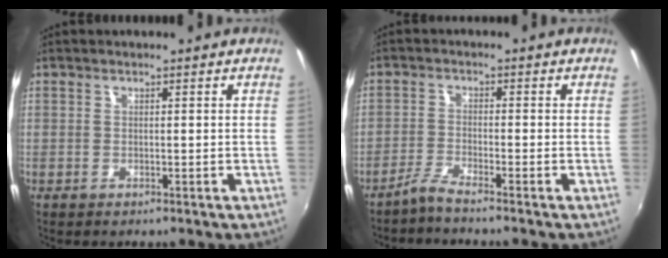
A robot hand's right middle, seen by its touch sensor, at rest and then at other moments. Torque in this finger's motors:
{"motor_torque": [0.64, -0.64, -0.02, 0.00]}